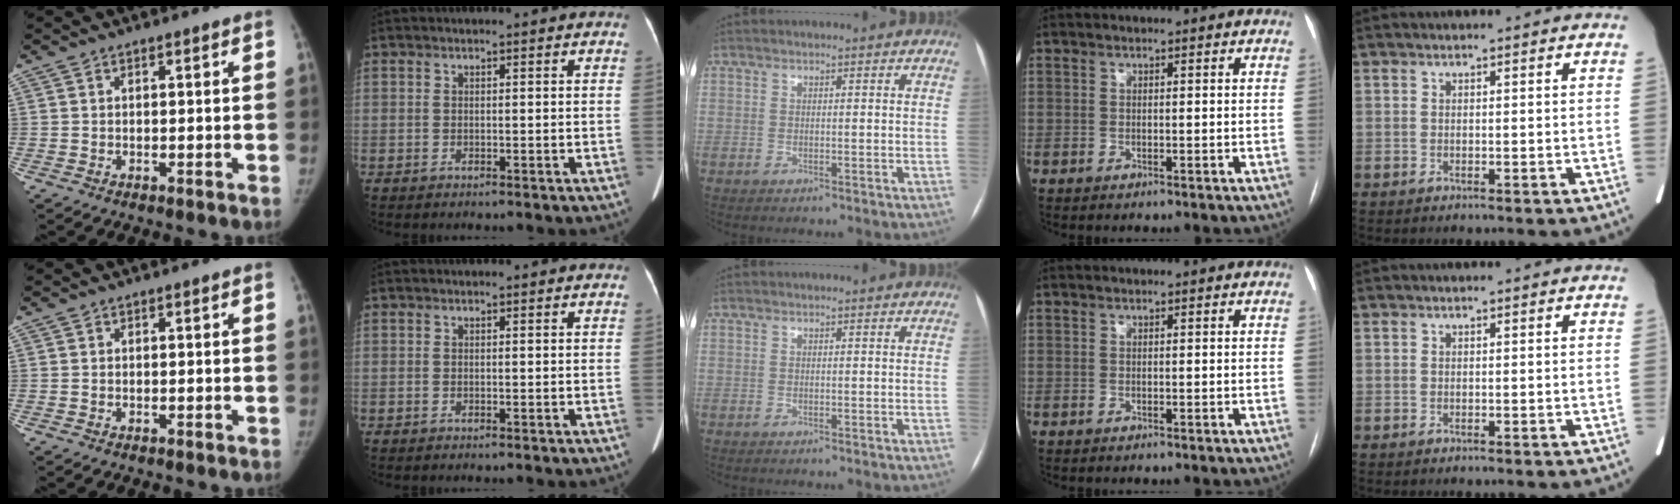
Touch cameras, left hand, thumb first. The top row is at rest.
{}